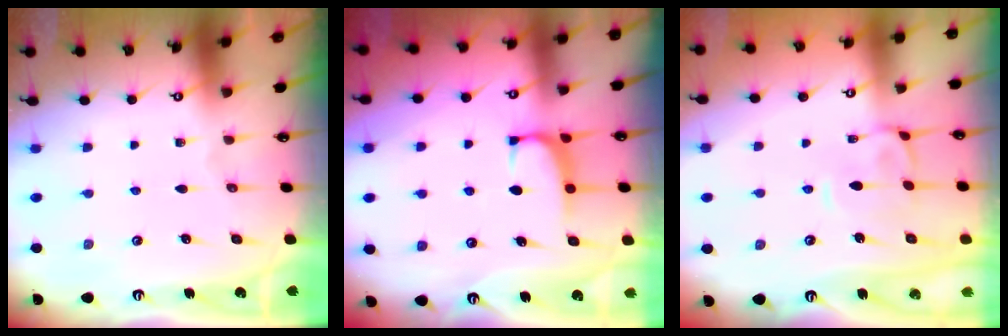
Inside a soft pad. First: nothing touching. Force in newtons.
{"total": 1.5, "press": 1.4, "slide": 0.7}
{"total": 1.4, "press": 1.1, "slide": 0.9}